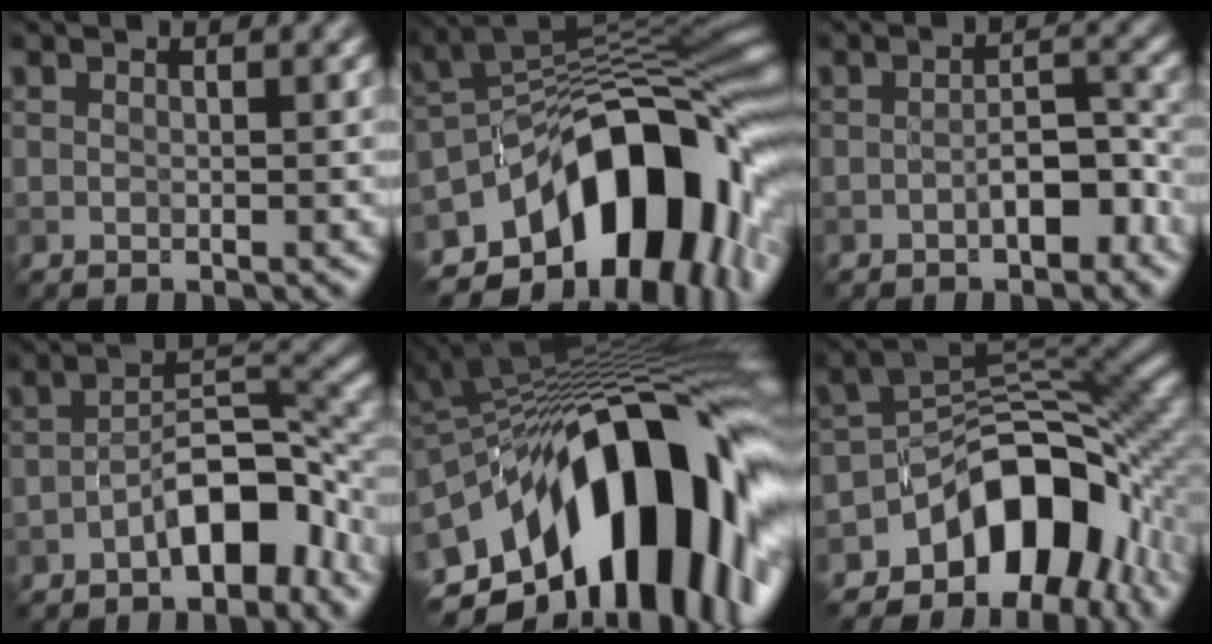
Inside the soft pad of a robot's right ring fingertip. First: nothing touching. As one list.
[{"total": 15.3, "force": [-6.4, 8.7, 10.9], "torque": [-0.142, 0.007, -0.113]}, {"total": 3.5, "force": [-1.7, 1.4, 2.7], "torque": [-0.040, 0.012, -0.029]}, {"total": 6.5, "force": [-3.4, 2.6, 4.8], "torque": [-0.068, 0.020, -0.063]}, {"total": 18.5, "force": [-4.9, 9.1, 15.3], "torque": [-0.224, 0.011, -0.086]}, {"total": 11.1, "force": [-5.5, 6.8, 6.9], "torque": [-0.082, -0.001, -0.098]}]